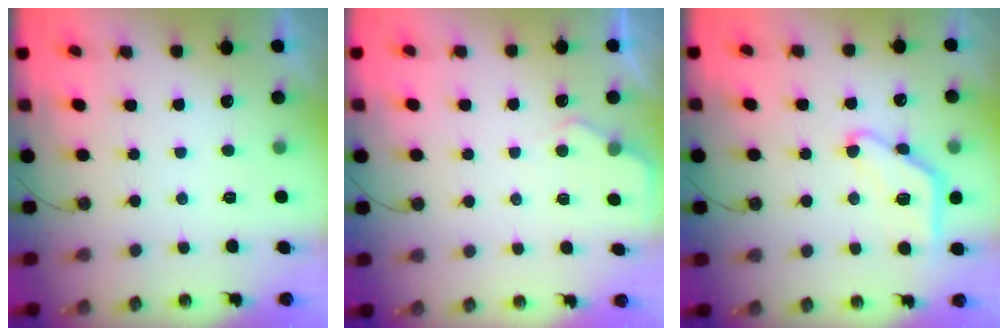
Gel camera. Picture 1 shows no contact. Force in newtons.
{"total": 3.9, "press": 3.9, "slide": 0.5}
{"total": 11.7, "press": 11.7, "slide": 0.7}